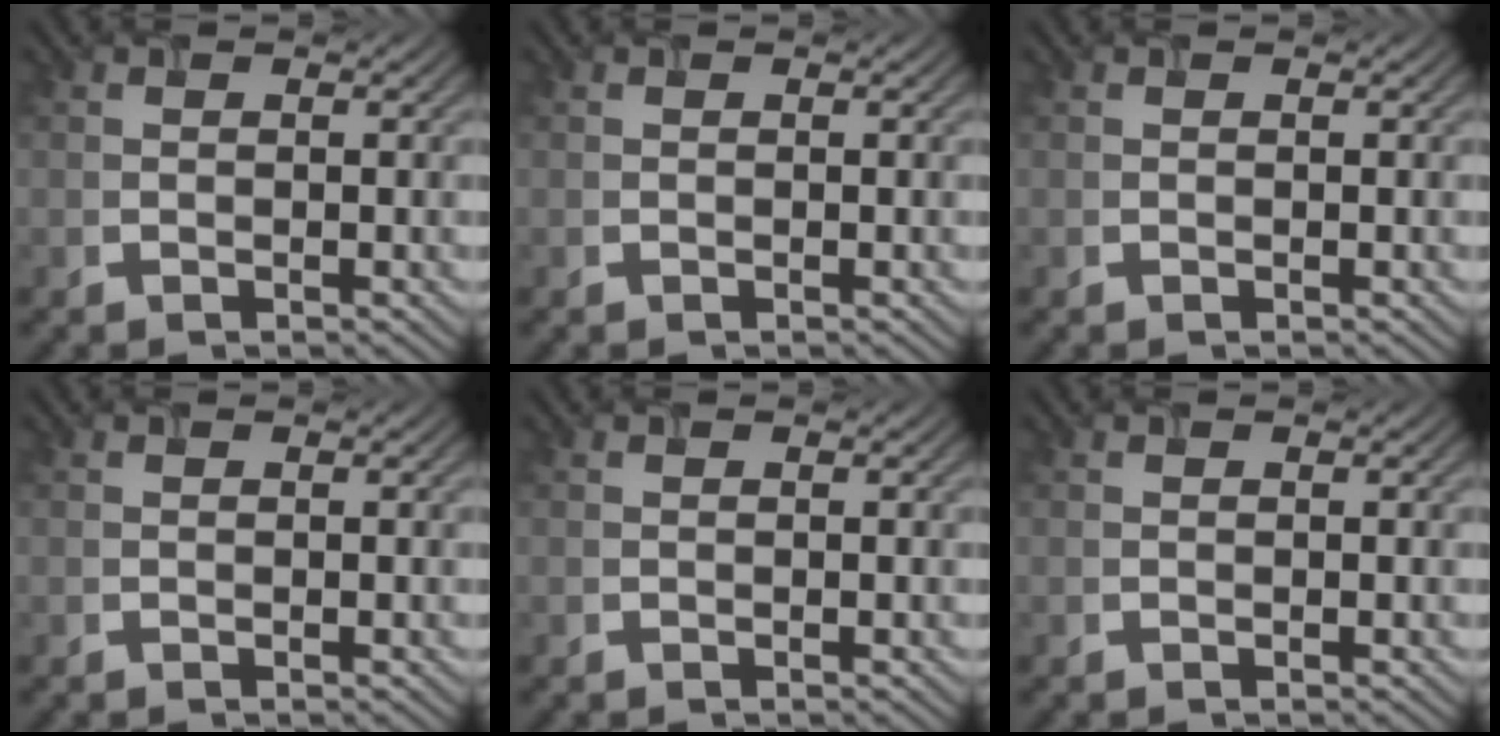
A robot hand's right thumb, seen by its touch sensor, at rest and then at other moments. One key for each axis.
{"total": 0.0}
{"total": 0.0}
{"total": 0.0}
{"total": 0.0}
{"total": 0.0}